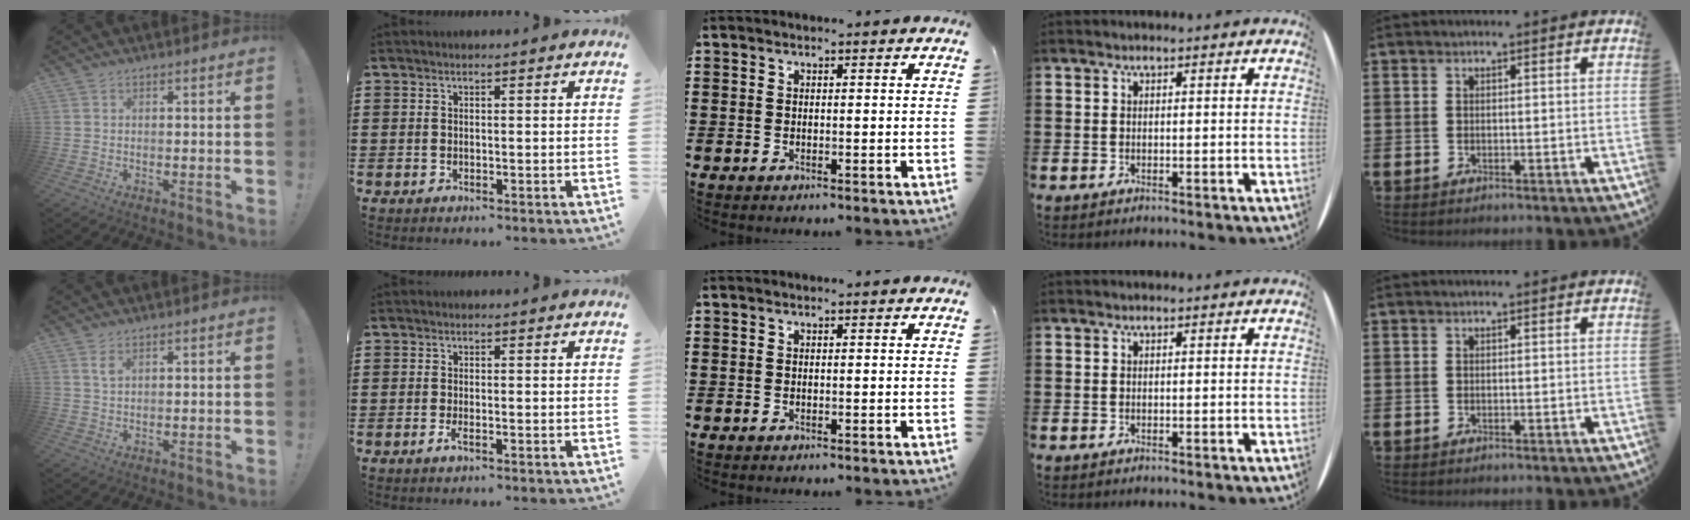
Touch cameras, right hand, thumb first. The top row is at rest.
{"thumb": {"total": 2.1, "force": [1.1, 0.8, 1.6], "torque": [-0.032, 0.000, 0.019]}, "index": {"total": 1.4, "force": [-0.7, 0.2, 1.1], "torque": [-0.035, -0.011, -0.017]}}